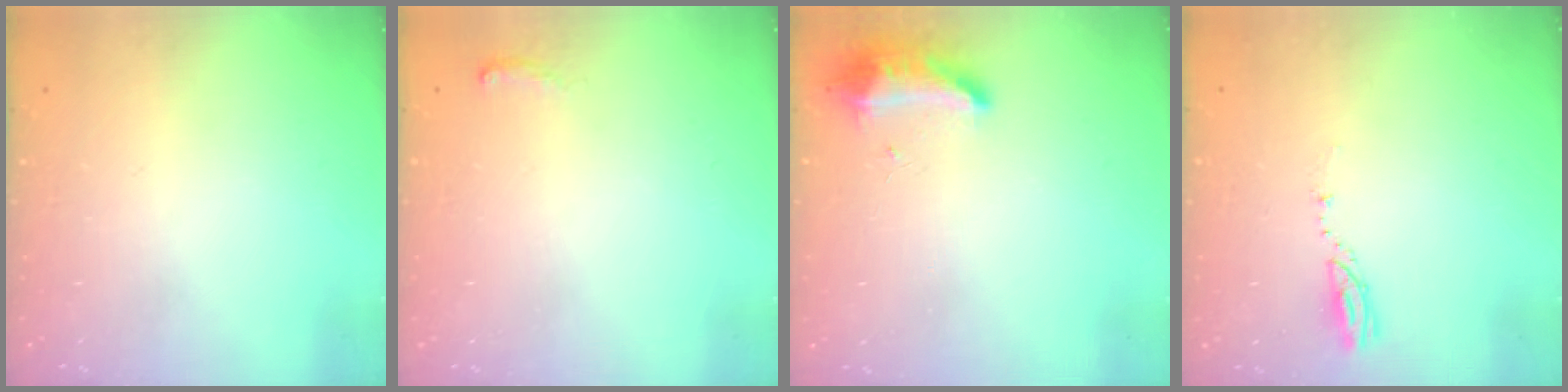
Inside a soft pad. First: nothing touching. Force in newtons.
{"total": 3.6, "press": 3.3, "slide": 1.4}
{"total": 8.9, "press": 8.7, "slide": 1.7}
{"total": 3.1, "press": 3.1, "slide": 0.3}